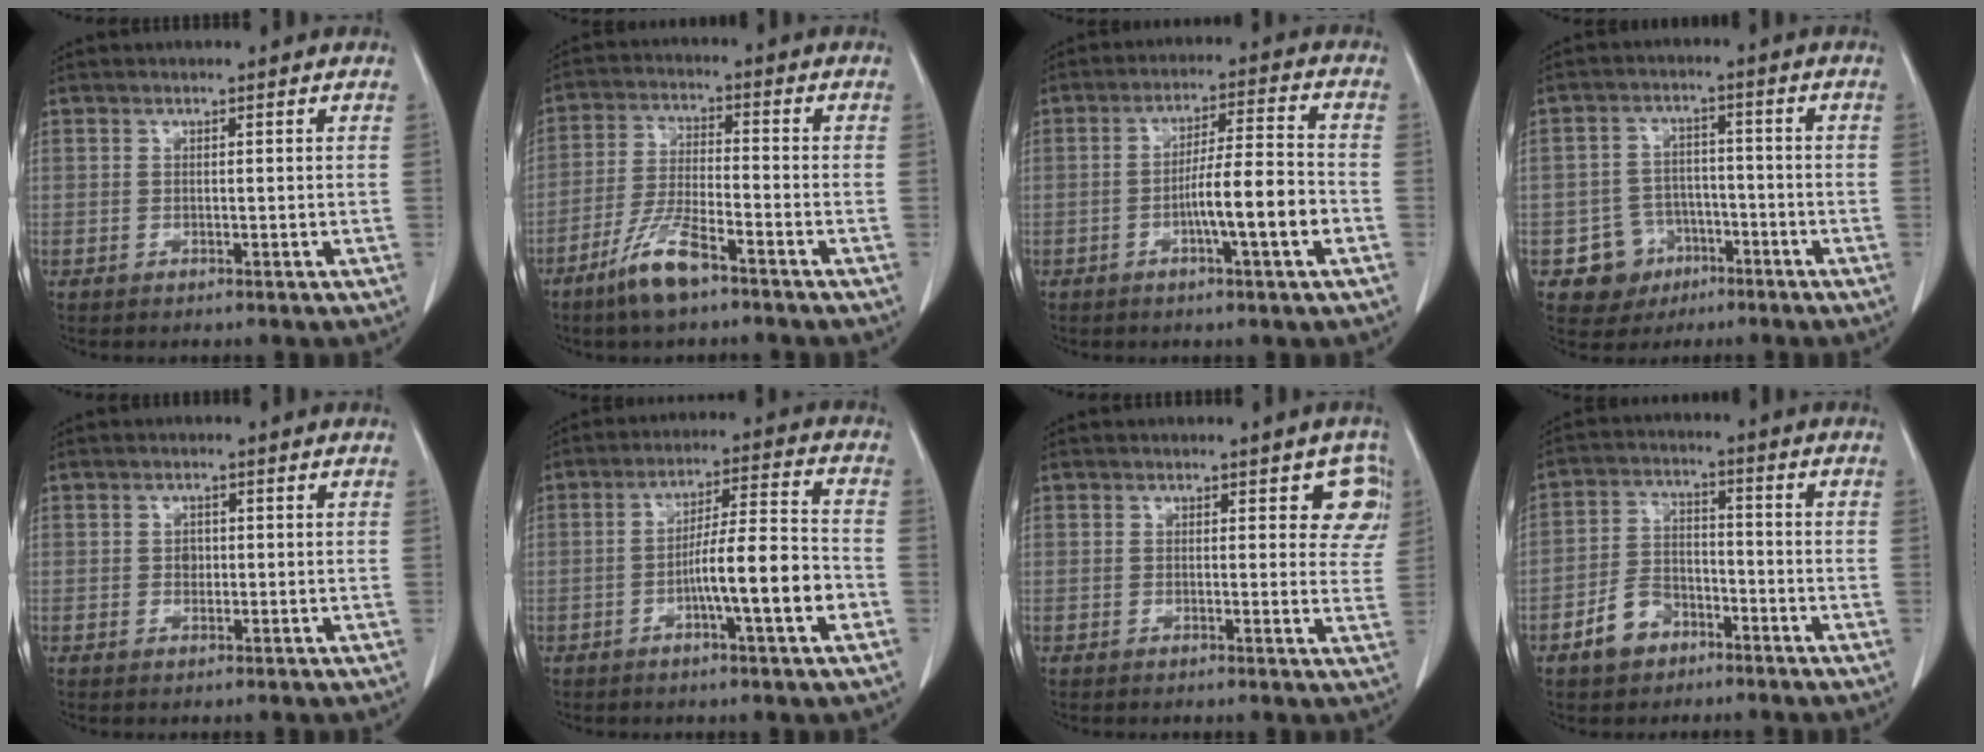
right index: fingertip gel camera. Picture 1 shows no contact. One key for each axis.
{"total": 8.3, "fx": -5.6, "fy": 1.4, "fz": 6.0, "tx": -0.125, "ty": -0.013, "tz": -0.109}
{"total": 9.0, "fx": -2.9, "fy": 0.2, "fz": 8.5, "tx": -0.141, "ty": 0.008, "tz": -0.050}
{"total": 6.7, "fx": -3.1, "fy": 5.9, "fz": 1.1, "tx": -0.011, "ty": 0.013, "tz": -0.041}
{"total": 1.4, "fx": 0.0, "fy": 1.1, "fz": 0.8, "tx": -0.012, "ty": 0.002, "tz": 0.001}
{"total": 10.6, "fx": -3.4, "fy": 0.5, "fz": 10.0, "tx": -0.163, "ty": 0.010, "tz": -0.056}
{"total": 5.2, "fx": 2.3, "fy": 2.8, "fz": 3.7, "tx": -0.010, "ty": 0.001, "tz": 0.017}
{"total": 6.8, "fx": -4.0, "fy": 4.6, "fz": 3.0, "tx": -0.068, "ty": 0.015, "tz": -0.068}